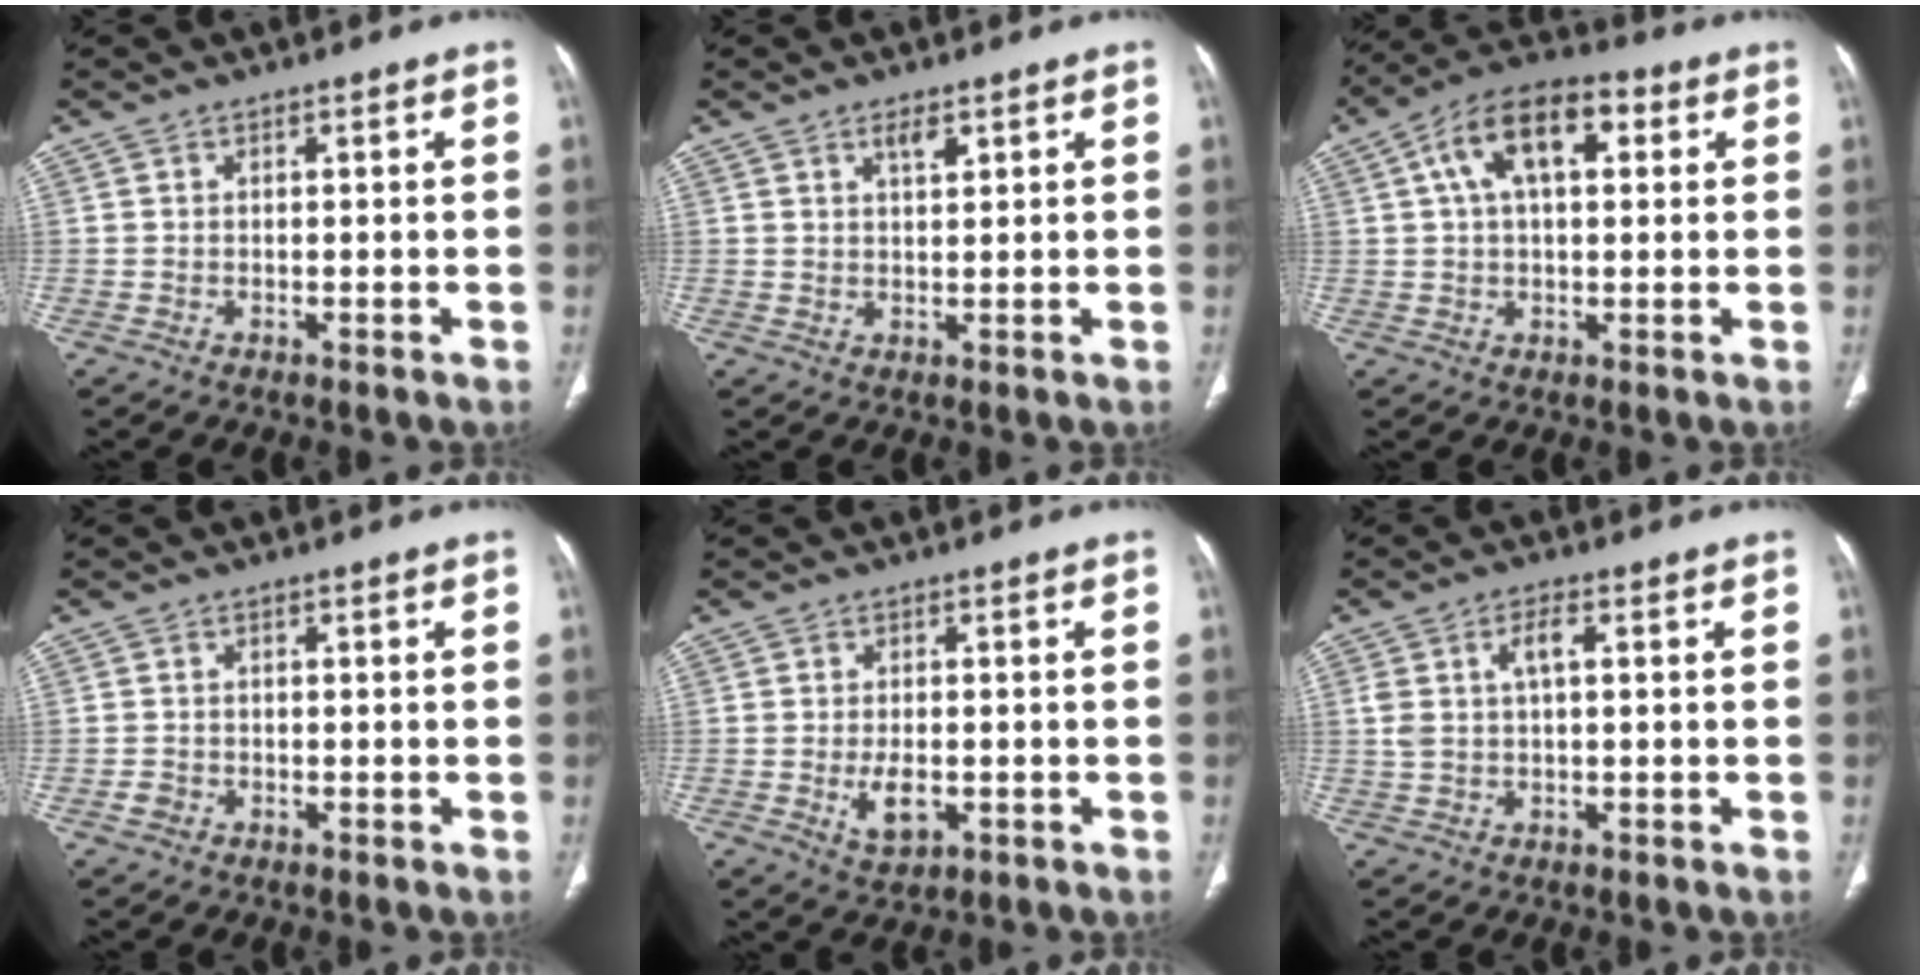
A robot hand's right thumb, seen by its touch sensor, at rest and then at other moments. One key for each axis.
{"total": 2.5, "fx": 1.6, "fy": 0.9, "fz": 1.7, "tx": -0.021, "ty": -0.010, "tz": 0.030}
{"total": 13.0, "fx": 3.9, "fy": 7.0, "fz": 10.3, "tx": -0.168, "ty": 0.026, "tz": 0.058}
{"total": 1.5, "fx": -0.8, "fy": 1.2, "fz": 0.4, "tx": -0.007, "ty": 0.006, "tz": -0.017}
{"total": 4.7, "fx": -1.2, "fy": 2.6, "fz": 3.8, "tx": -0.061, "ty": -0.003, "tz": -0.013}
{"total": 4.4, "fx": 1.0, "fy": 1.9, "fz": 3.9, "tx": -0.089, "ty": 0.016, "tz": 0.021}